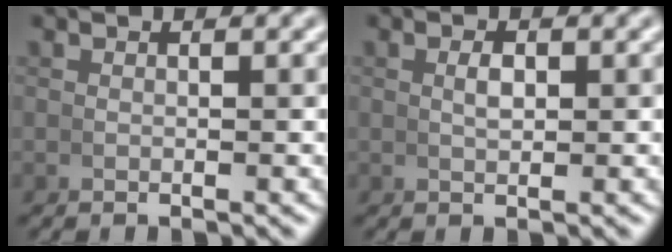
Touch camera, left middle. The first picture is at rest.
{"total": 1.2, "force": [0.3, 0.5, 1.1], "torque": [-0.019, -0.001, 0.008]}